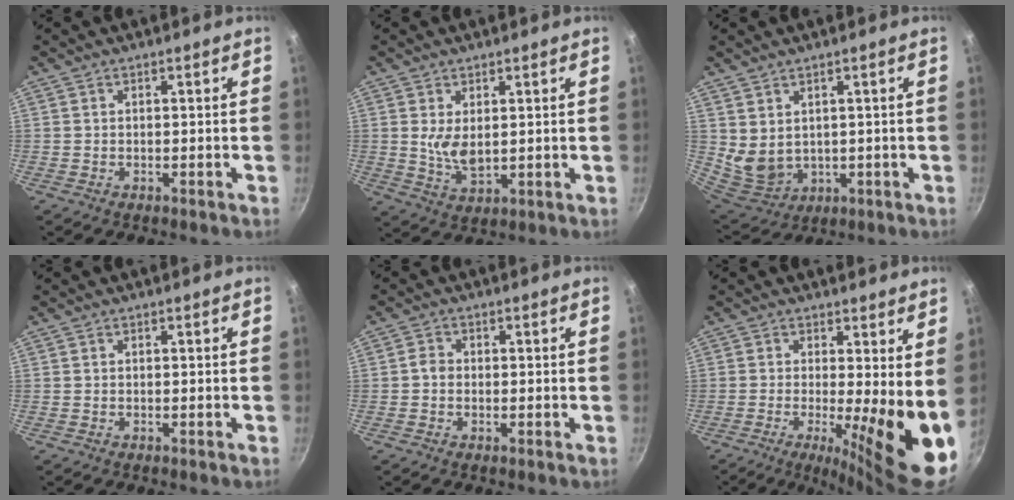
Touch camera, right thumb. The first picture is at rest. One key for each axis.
{"total": 5.4, "fx": 1.3, "fy": 2.7, "fz": 4.5, "tx": -0.077, "ty": -0.021, "tz": 0.032}
{"total": 6.9, "fx": 2.4, "fy": 5.2, "fz": 3.9, "tx": -0.063, "ty": -0.023, "tz": 0.069}
{"total": 0.0}
{"total": 1.8, "fx": -0.2, "fy": 1.5, "fz": 1.0, "tx": -0.021, "ty": 0.007, "tz": -0.009}
{"total": 11.9, "fx": -0.7, "fy": 2.4, "fz": 11.6, "tx": -0.154, "ty": -0.023, "tz": -0.010}